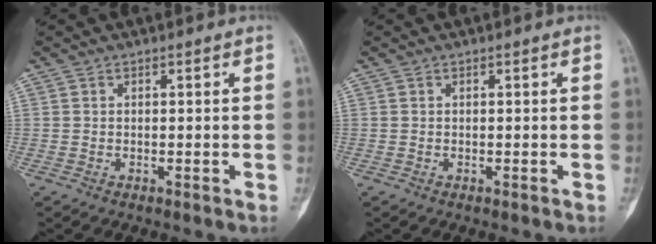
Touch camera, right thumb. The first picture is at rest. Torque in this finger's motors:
{"motor_torque": [0.32, 0.37, 0.37, 0.18, 0.00]}